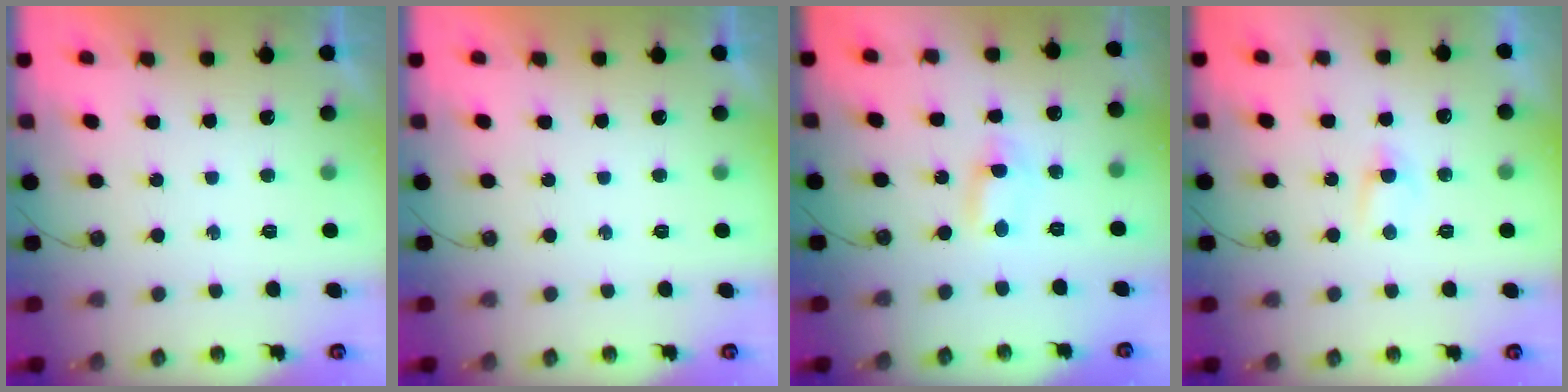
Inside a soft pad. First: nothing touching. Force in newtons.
{"total": 0.0}
{"total": 1.1, "press": 0.8, "slide": 0.6}
{"total": 3.0, "press": 2.9, "slide": 0.3}